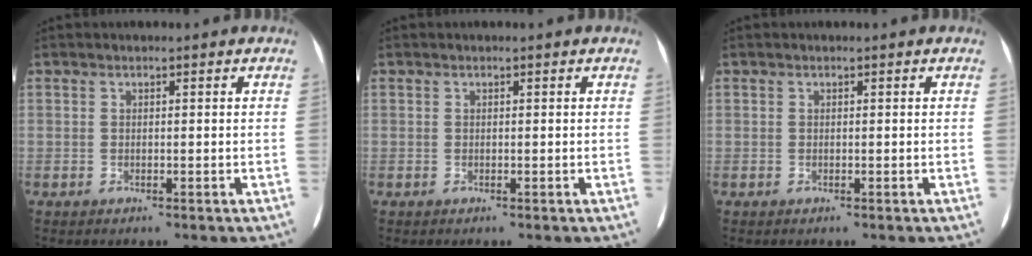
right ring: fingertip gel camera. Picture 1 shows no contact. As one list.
[{"total": 0.0}, {"total": 0.0}]